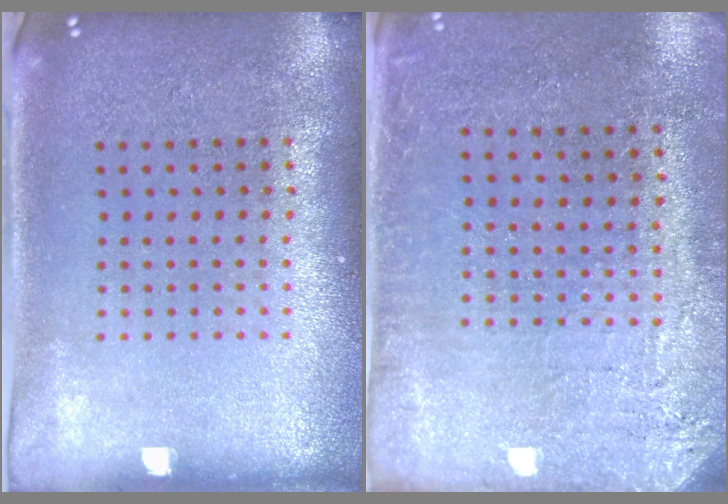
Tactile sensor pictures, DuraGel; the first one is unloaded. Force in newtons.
{"total": 2.8, "press": 2.5, "slide": 1.1}